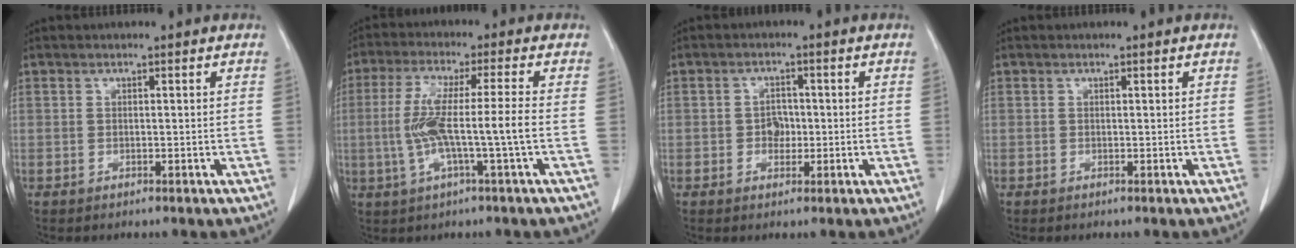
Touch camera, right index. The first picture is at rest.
{"total": 9.5, "force": [-1.5, -0.7, 9.3], "torque": [-0.186, 0.005, -0.029]}
{"total": 2.4, "force": [-0.5, 1.9, 1.4], "torque": [-0.015, 0.007, -0.007]}
{"total": 0.0}